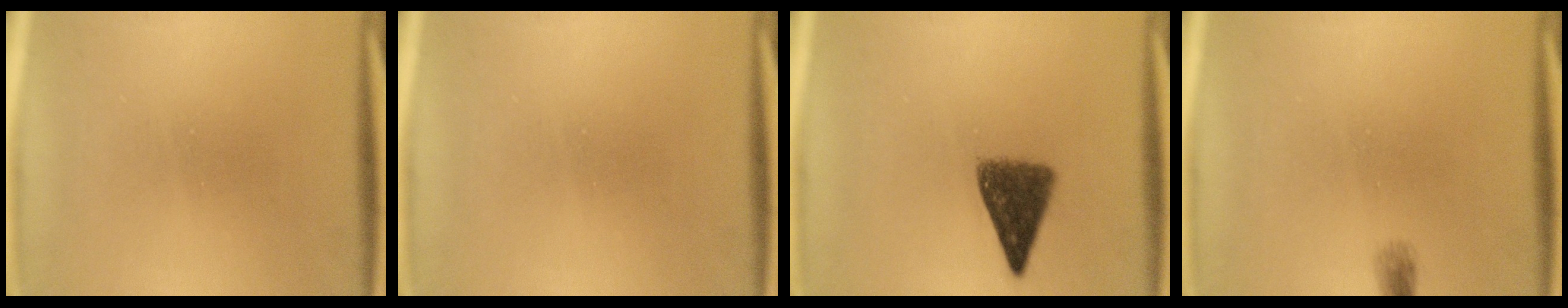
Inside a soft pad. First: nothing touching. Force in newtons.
{"total": 0.0}
{"total": 6.8}
{"total": 0.6}